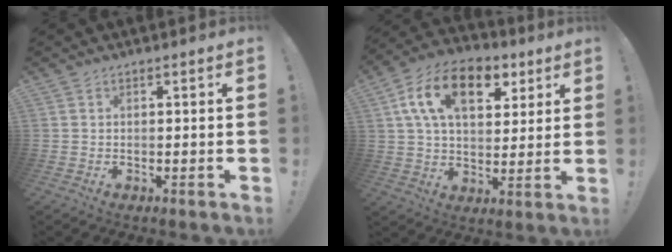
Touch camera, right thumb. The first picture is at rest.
{"total": 18.2, "force": [7.5, 11.0, 12.4], "torque": [-0.202, -0.017, 0.134]}